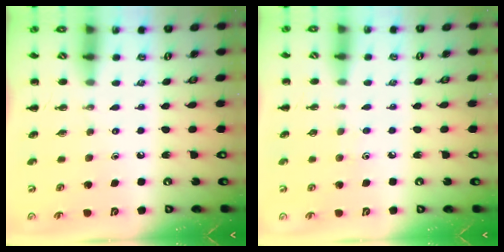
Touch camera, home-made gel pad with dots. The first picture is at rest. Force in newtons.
{"total": 3.5, "press": 3.4, "slide": 0.9}